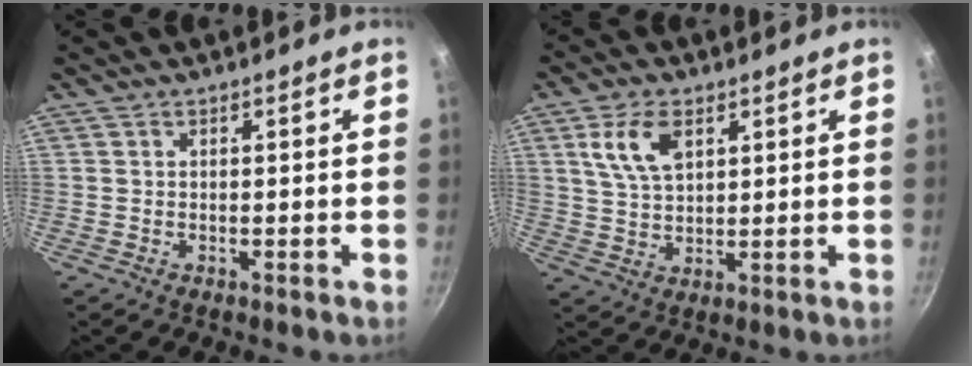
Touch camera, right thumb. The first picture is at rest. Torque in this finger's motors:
{"motor_torque": [1.18, 2.89, 0.67, 0.45, 0.16]}